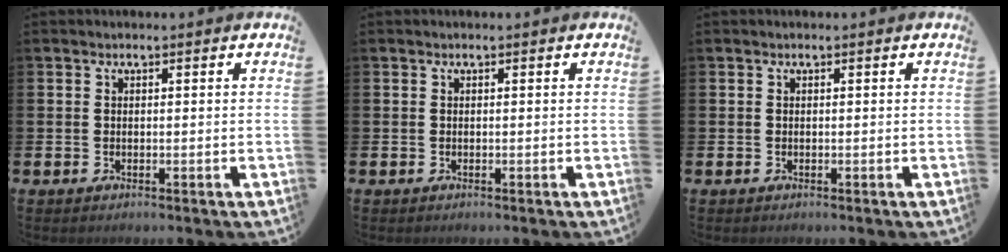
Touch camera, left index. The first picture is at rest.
{"total": 0.0}
{"total": 0.0}